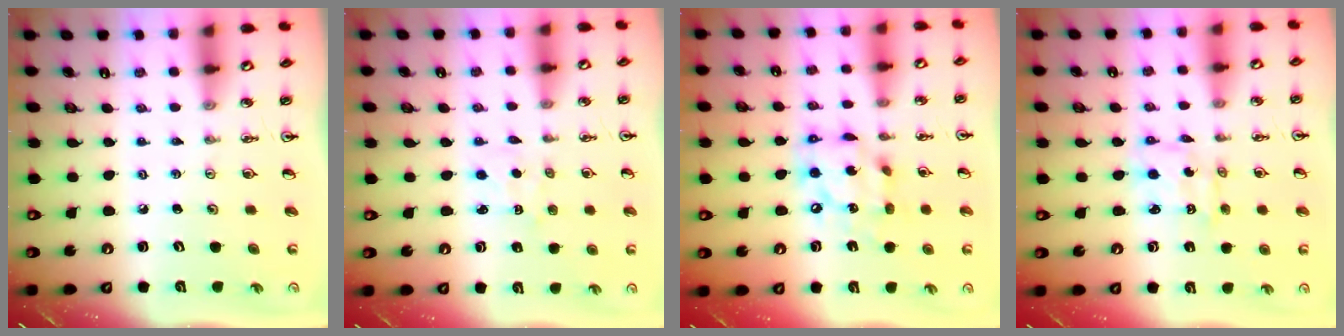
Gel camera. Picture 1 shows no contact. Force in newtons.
{"total": 1.8, "press": 1.7, "slide": 0.3}
{"total": 13.8, "press": 13.8, "slide": 1.3}
{"total": 2.7, "press": 2.7, "slide": 0.2}